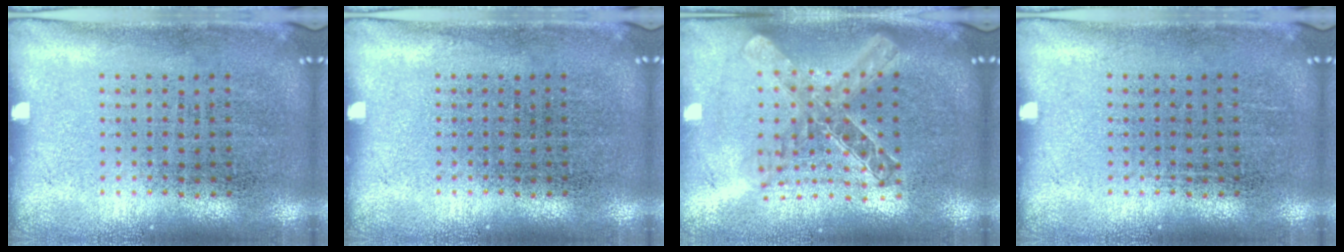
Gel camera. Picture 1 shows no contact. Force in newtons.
{"total": 0.0}
{"total": 2.0, "press": 1.7, "slide": 1.1}
{"total": 0.0}